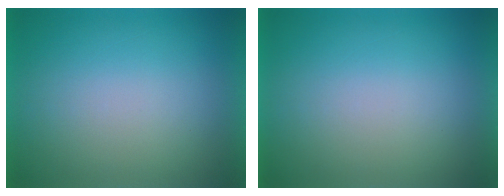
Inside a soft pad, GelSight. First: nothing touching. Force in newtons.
{"total": 1.2}